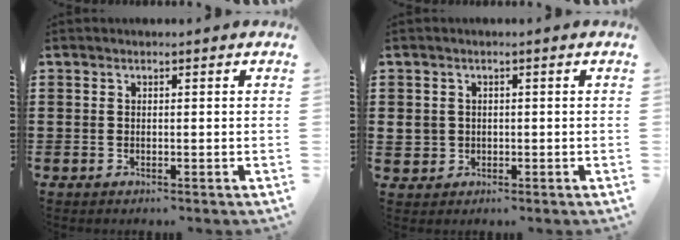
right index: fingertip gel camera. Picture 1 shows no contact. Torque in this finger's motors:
{"motor_torque": [1.09, 1.05, 0.21, 0.05]}